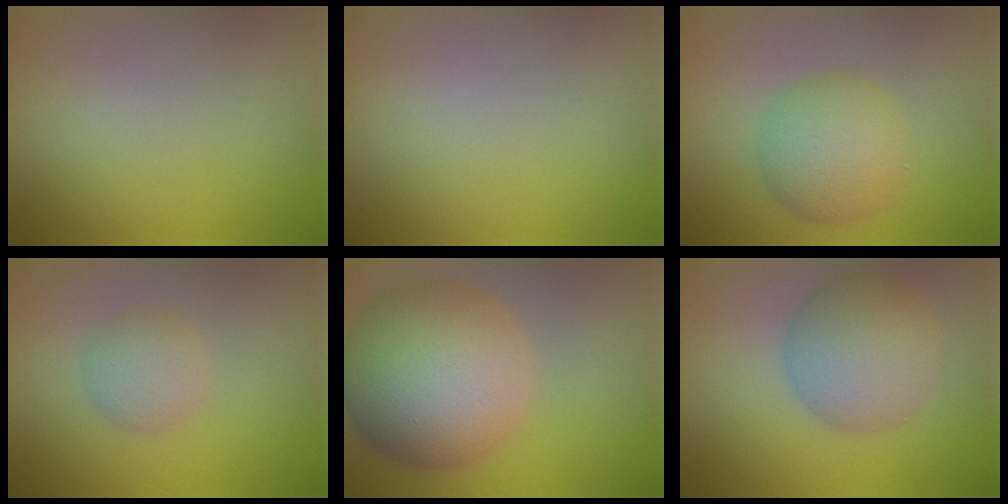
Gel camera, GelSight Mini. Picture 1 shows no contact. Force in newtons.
{"total": 0.0}
{"total": 5.0, "press": 5.0, "slide": 0.1}
{"total": 2.4, "press": 2.4, "slide": 0.1}
{"total": 12.5, "press": 12.4, "slide": 0.4}
{"total": 6.2, "press": 6.1, "slide": 0.3}